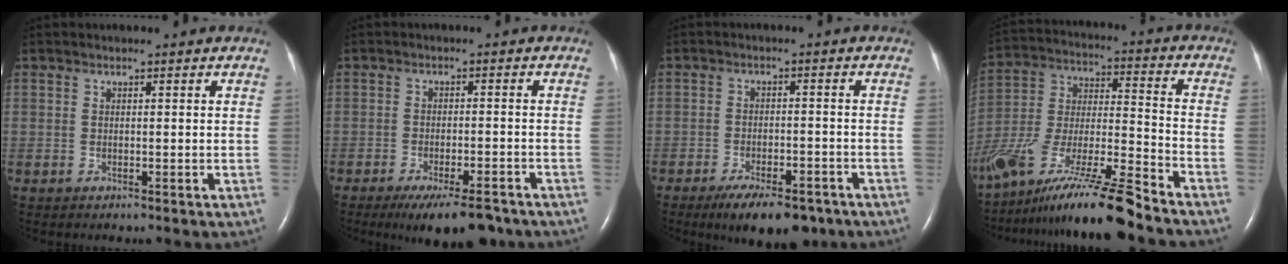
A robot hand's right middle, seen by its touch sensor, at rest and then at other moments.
{"total": 9.6, "force": [-7.6, 2.1, 5.5], "torque": [-0.078, -0.012, -0.113]}
{"total": 9.9, "force": [-7.3, 3.4, 5.7], "torque": [-0.083, -0.005, -0.110]}
{"total": 19.3, "force": [-15.4, 0.5, 11.7], "torque": [-0.252, -0.026, -0.284]}